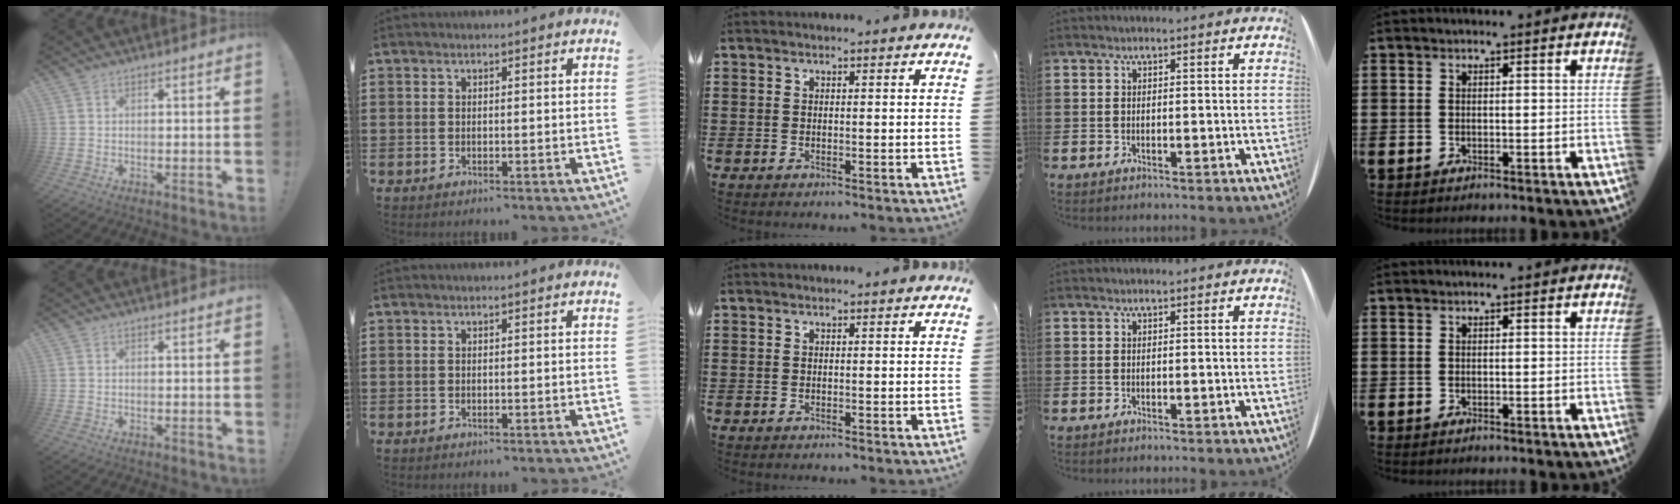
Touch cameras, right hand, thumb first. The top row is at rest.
{}